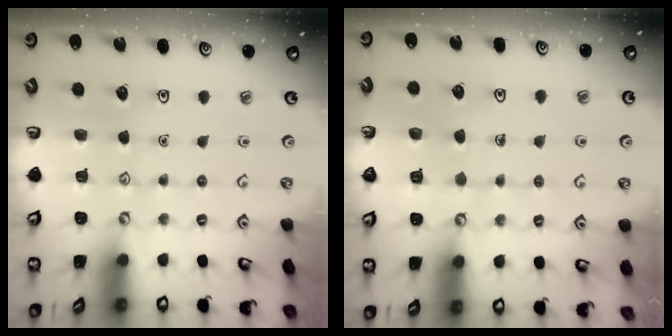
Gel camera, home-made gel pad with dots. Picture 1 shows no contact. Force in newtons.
{"total": 4.2, "press": 4.2, "slide": 0.2}